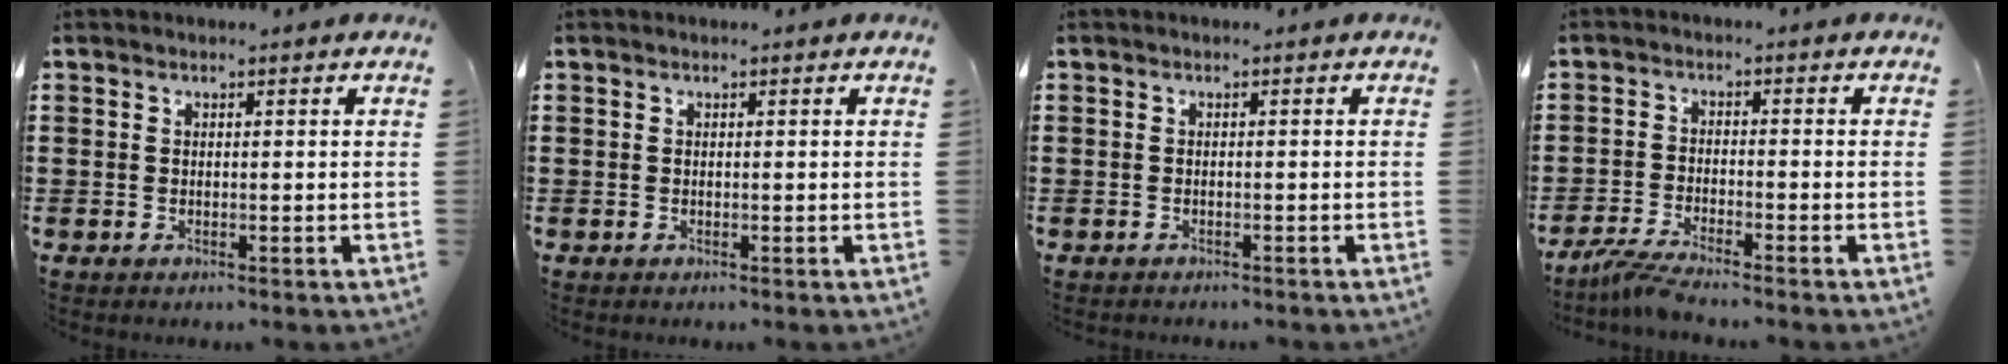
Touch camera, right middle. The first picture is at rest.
{"total": 0.0}
{"total": 0.6, "force": [-0.5, 0.1, 0.0], "torque": [0.000, 0.001, -0.012]}
{"total": 3.6, "force": [-3.2, -0.1, 1.5], "torque": [-0.048, -0.012, -0.069]}